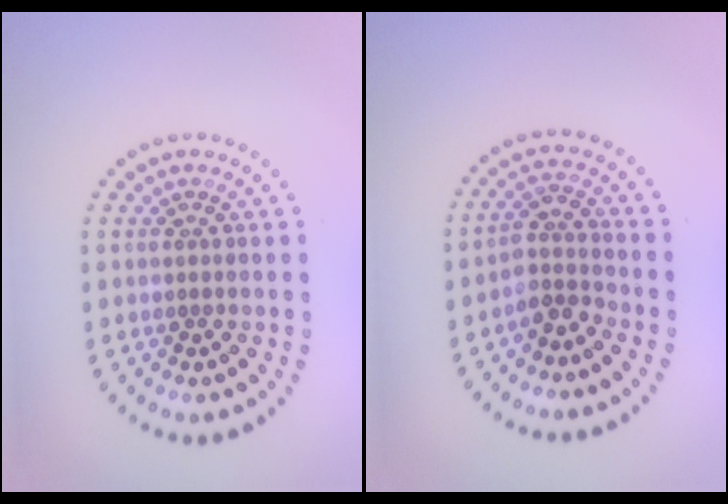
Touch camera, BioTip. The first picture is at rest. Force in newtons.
{"total": 2.6, "press": 2.1, "slide": 1.6}